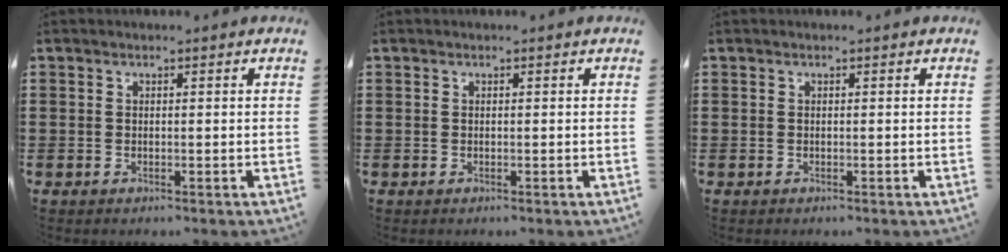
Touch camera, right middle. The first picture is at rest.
{"total": 0.0}
{"total": 0.0}